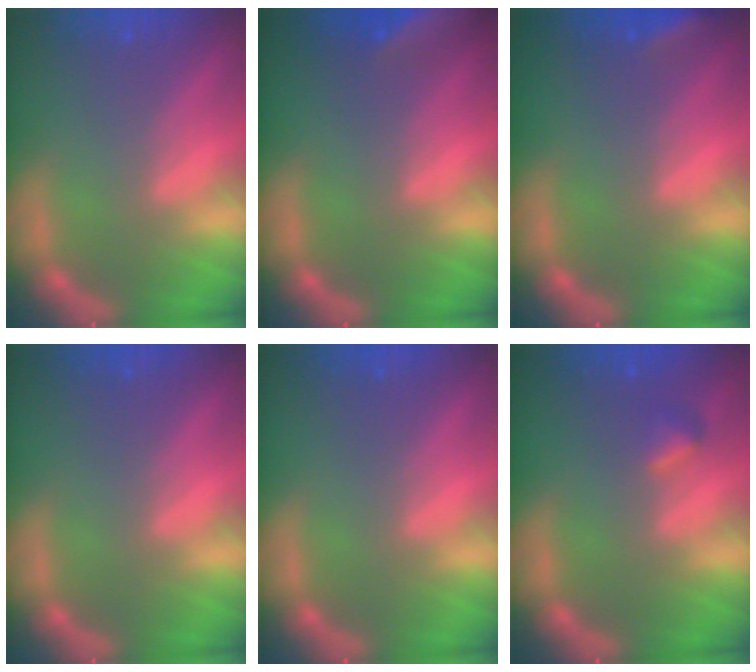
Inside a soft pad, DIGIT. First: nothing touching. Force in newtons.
{"total": 8.5}
{"total": 2.9}
{"total": 0.0}
{"total": 0.0}
{"total": 1.4}